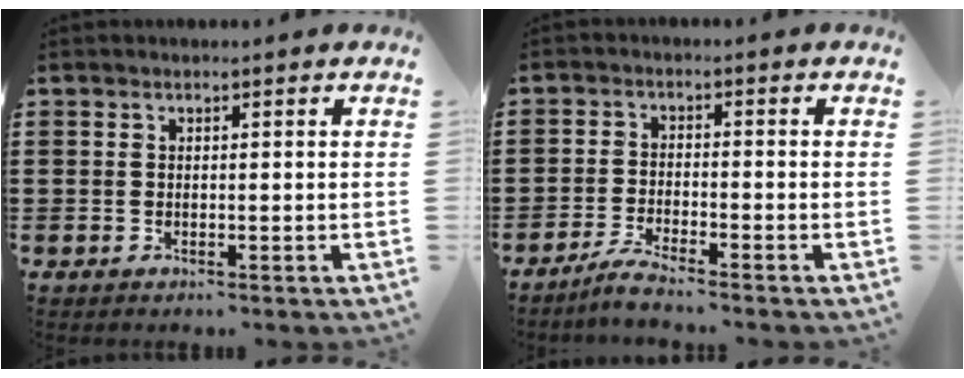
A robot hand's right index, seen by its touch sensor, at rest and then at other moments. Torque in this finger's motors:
{"motor_torque": [-0.24, 0.50, 0.04, 0.01]}